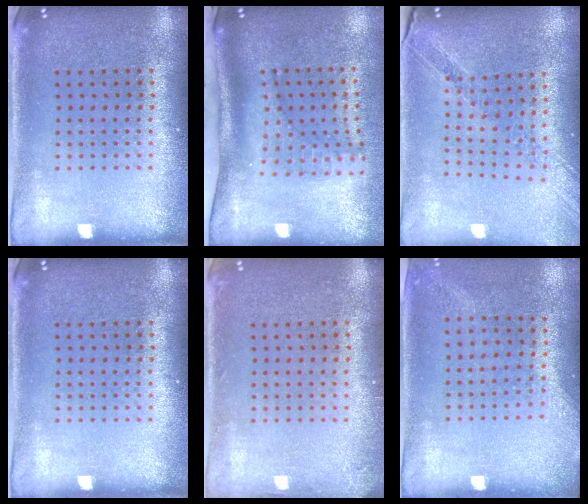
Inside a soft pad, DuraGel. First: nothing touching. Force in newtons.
{"total": 2.0, "press": 1.5, "slide": 1.3}
{"total": 1.1, "press": 1.1, "slide": 0.2}
{"total": 0.0}
{"total": 0.9, "press": 0.9, "slide": 0.1}
{"total": 1.4, "press": 1.0, "slide": 0.9}